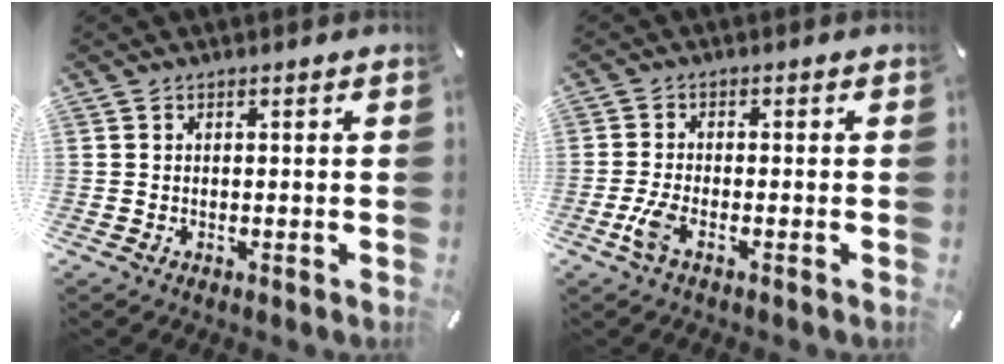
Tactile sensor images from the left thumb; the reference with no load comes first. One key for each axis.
{"total": 3.8, "fx": -1.7, "fy": 1.3, "fz": 3.2, "tx": -0.080, "ty": -0.004, "tz": -0.035}